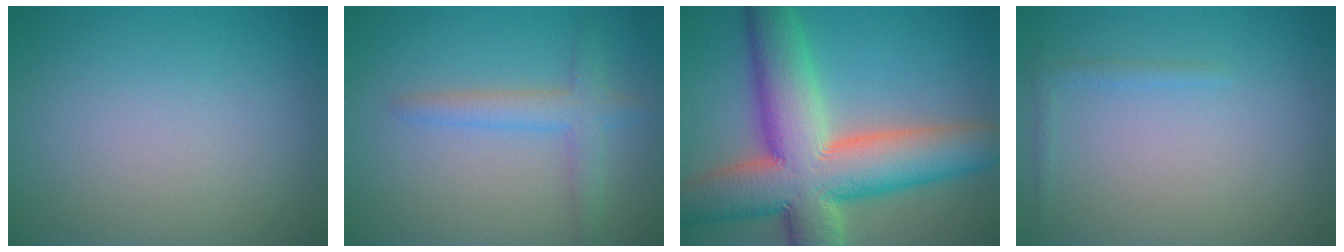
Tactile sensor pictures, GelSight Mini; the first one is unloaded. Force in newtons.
{"total": 2.8, "press": 2.8, "slide": 0.2}
{"total": 14.2, "press": 14.2, "slide": 1.2}
{"total": 0.8, "press": 0.8, "slide": 0.1}